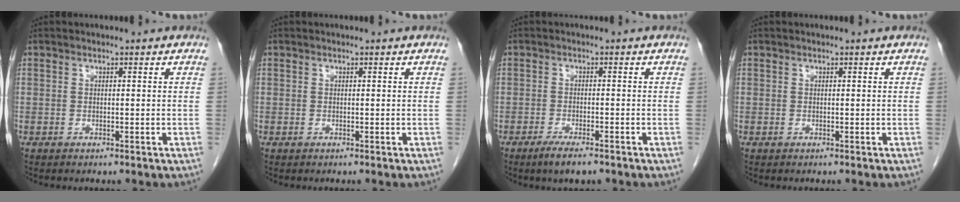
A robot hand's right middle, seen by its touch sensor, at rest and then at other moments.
{"total": 0.0}
{"total": 4.2, "force": [-3.0, 0.8, 2.9], "torque": [-0.052, -0.007, -0.047]}
{"total": 0.0}